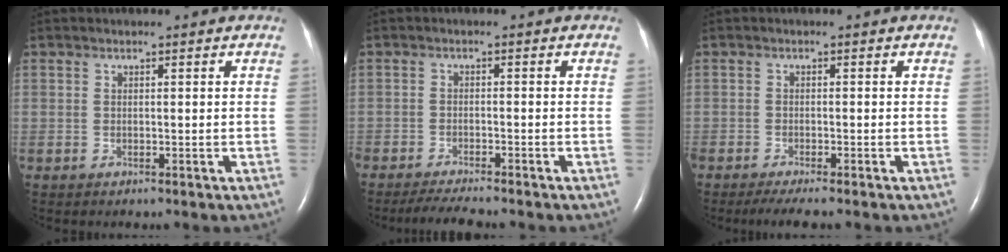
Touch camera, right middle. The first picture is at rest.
{"total": 5.0, "force": [-4.5, 0.2, 2.4], "torque": [-0.043, -0.016, -0.074]}
{"total": 3.9, "force": [-3.1, 0.2, 2.3], "torque": [-0.039, -0.009, -0.050]}